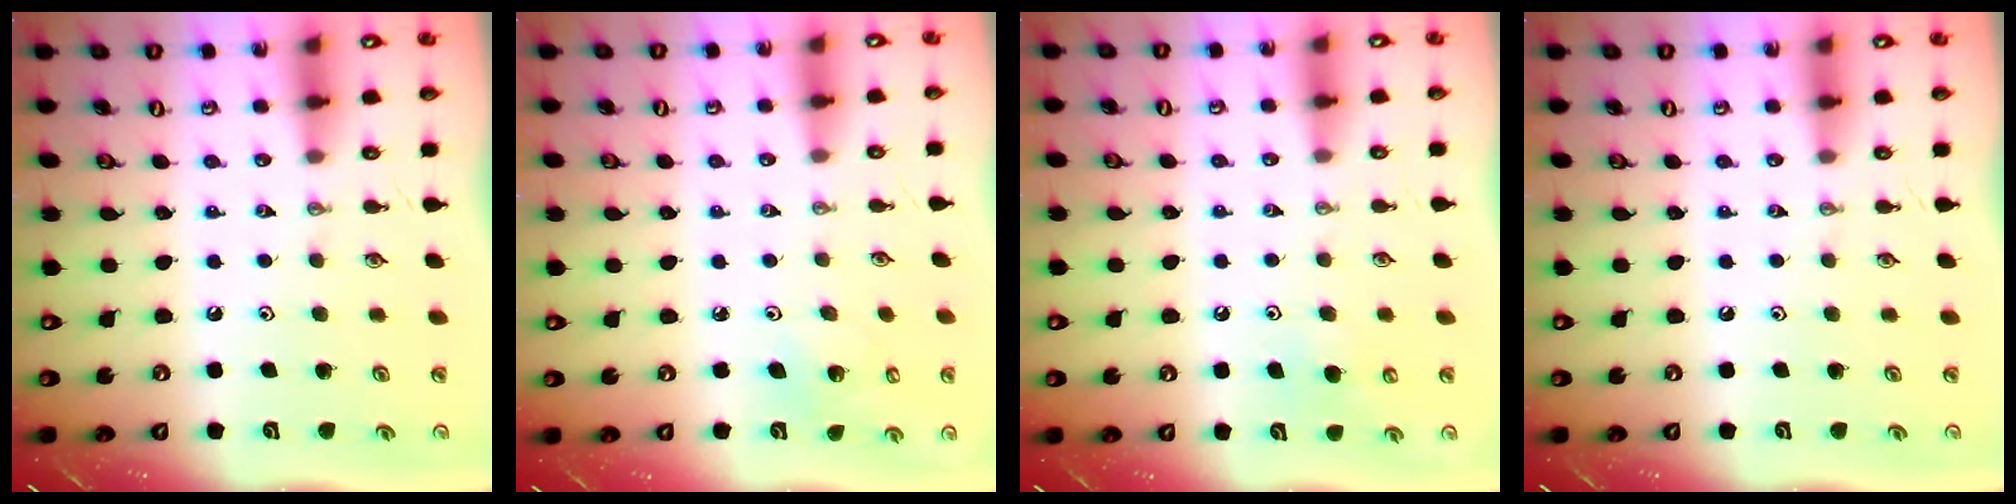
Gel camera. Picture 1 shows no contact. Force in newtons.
{"total": 5.2, "press": 5.2, "slide": 0.2}
{"total": 6.5, "press": 6.4, "slide": 0.9}
{"total": 0.0}